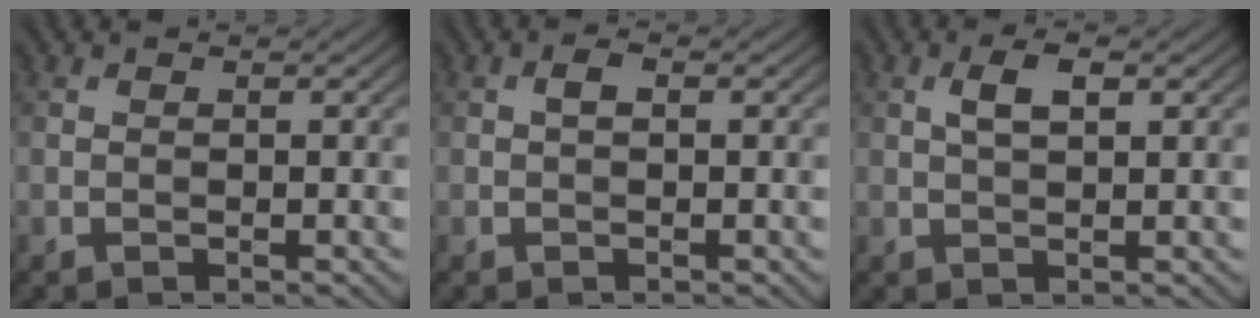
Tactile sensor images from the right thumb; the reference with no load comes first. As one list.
[{"total": 1.1, "force": [0.0, 0.5, 1.0], "torque": [-0.020, 0.005, -0.002]}, {"total": 2.8, "force": [0.8, 1.0, 2.4], "torque": [-0.050, 0.005, 0.015]}]